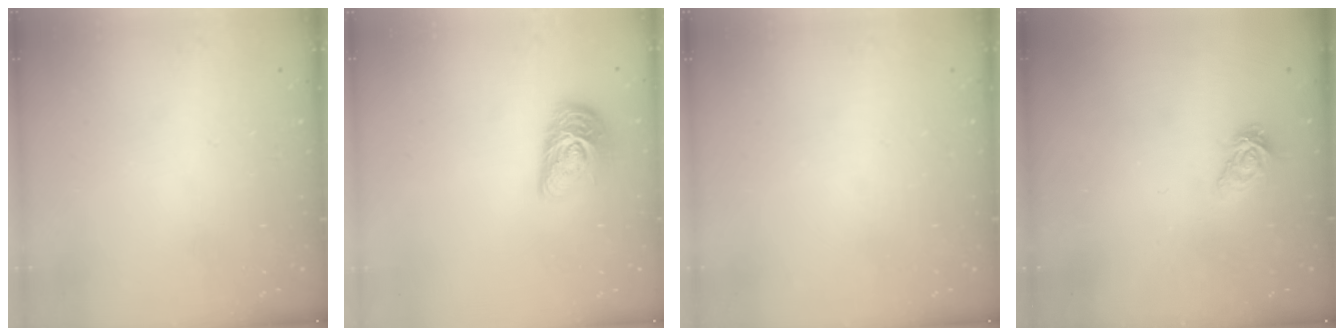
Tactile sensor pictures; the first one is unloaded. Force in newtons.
{"total": 12.7, "press": 12.7, "slide": 0.7}
{"total": 0.0}
{"total": 6.1, "press": 6.1, "slide": 0.7}